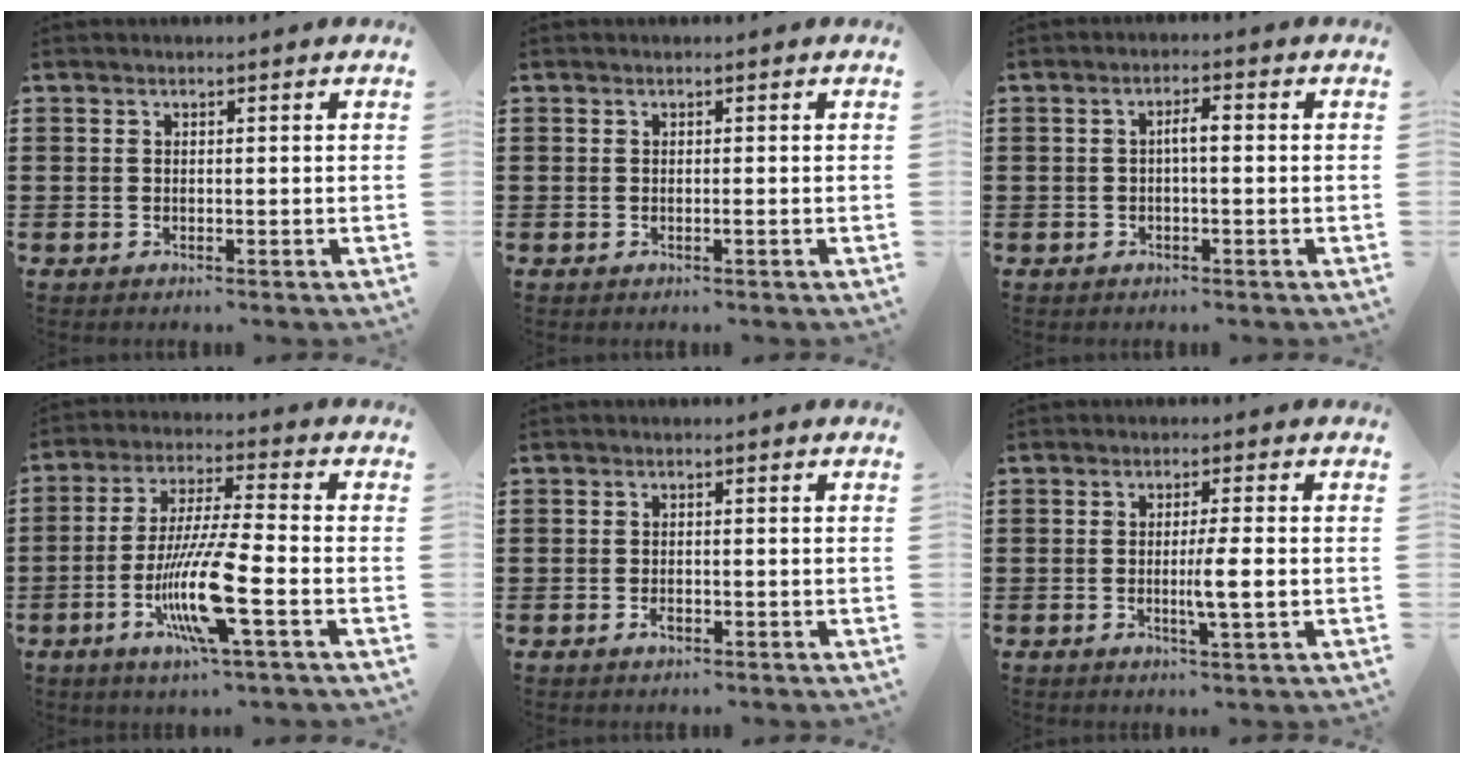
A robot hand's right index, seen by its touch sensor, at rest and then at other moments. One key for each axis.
{"total": 0.5, "fx": -0.2, "fy": -0.1, "fz": 0.4, "tx": -0.008, "ty": -0.003, "tz": -0.004}
{"total": 2.2, "fx": -0.2, "fy": 0.5, "fz": 2.1, "tx": -0.040, "ty": 0.005, "tz": -0.007}
{"total": 12.7, "fx": -4.7, "fy": 1.3, "fz": 11.7, "tx": -0.238, "ty": -0.010, "tz": -0.091}
{"total": 1.2, "fx": -0.6, "fy": 0.6, "fz": 0.8, "tx": -0.017, "ty": -0.002, "tz": -0.010}
{"total": 4.4, "fx": -0.6, "fy": 0.0, "fz": 4.4, "tx": -0.075, "ty": -0.006, "tz": -0.013}